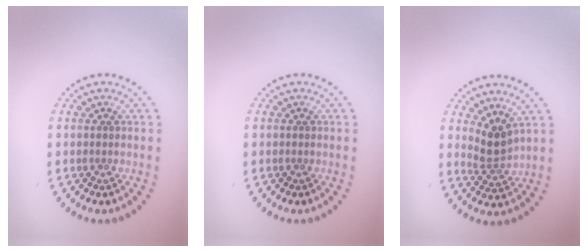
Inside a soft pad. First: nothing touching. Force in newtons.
{"total": 0.0}
{"total": 2.4, "press": 1.7, "slide": 1.7}